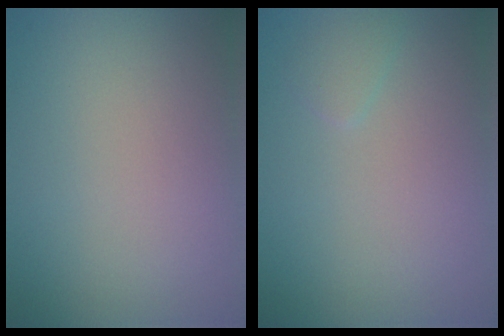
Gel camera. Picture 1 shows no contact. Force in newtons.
{"total": 0.7, "press": 0.7, "slide": 0.1}